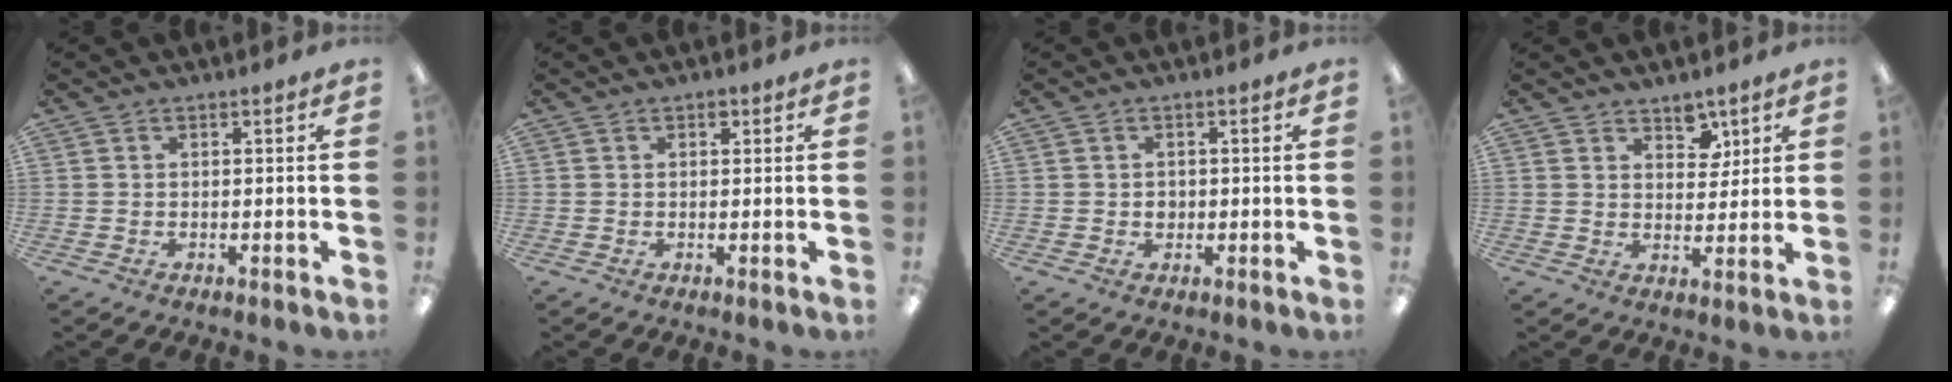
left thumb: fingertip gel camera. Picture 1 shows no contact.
{"total": 1.4, "force": [0.8, 0.9, 0.8], "torque": [-0.007, 0.000, 0.012]}
{"total": 1.5, "force": [0.1, 1.4, 0.6], "torque": [-0.004, 0.001, -0.002]}
{"total": 5.5, "force": [4.1, 3.2, 1.8], "torque": [0.001, -0.024, 0.067]}